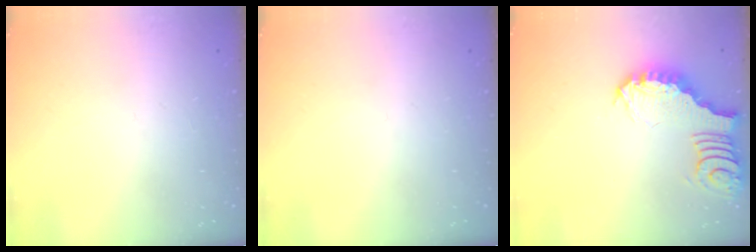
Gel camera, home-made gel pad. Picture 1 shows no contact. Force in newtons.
{"total": 0.0}
{"total": 3.9, "press": 3.9, "slide": 0.6}